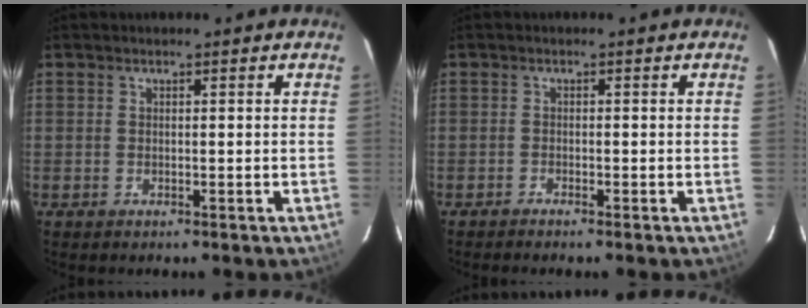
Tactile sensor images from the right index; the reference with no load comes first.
{"total": 1.0, "force": [-0.9, -0.1, 0.4], "torque": [-0.016, -0.001, -0.018]}